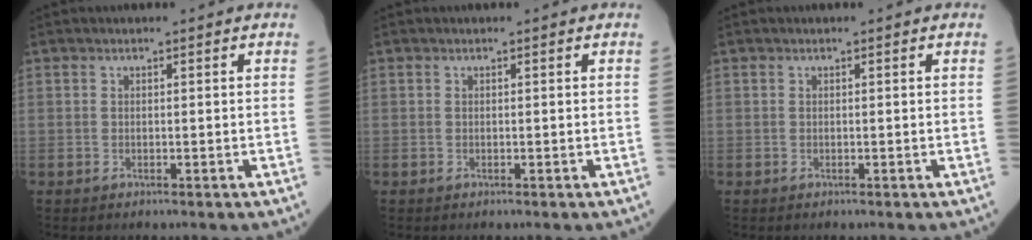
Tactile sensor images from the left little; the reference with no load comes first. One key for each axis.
{"total": 0.0}
{"total": 0.0}